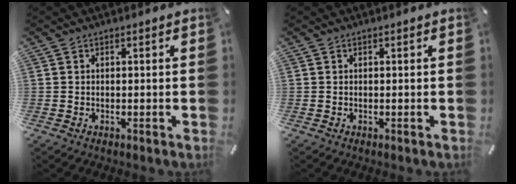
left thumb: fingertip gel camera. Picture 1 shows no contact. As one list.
[{"total": 0.0}]